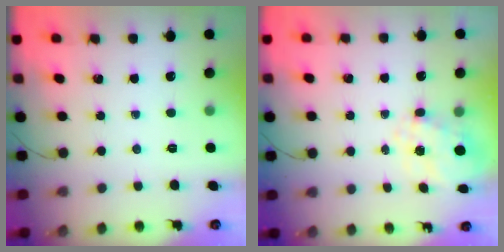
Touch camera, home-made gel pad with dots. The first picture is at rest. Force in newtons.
{"total": 6.7, "press": 6.7, "slide": 0.6}